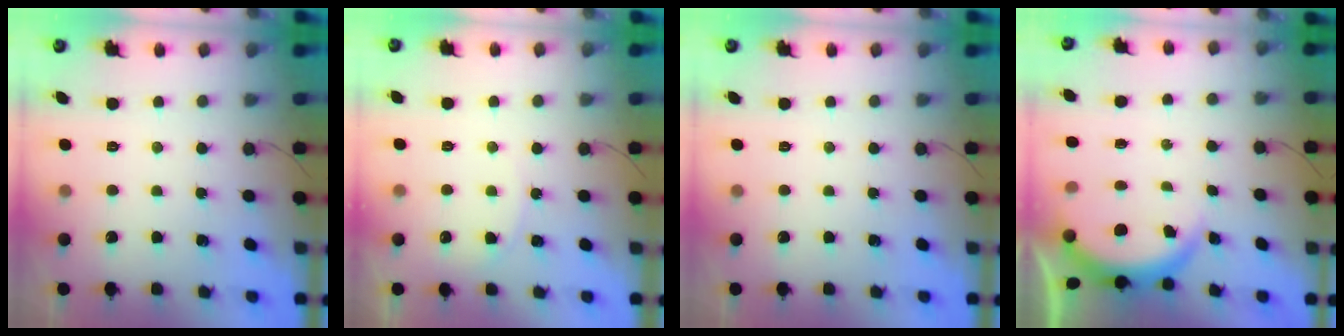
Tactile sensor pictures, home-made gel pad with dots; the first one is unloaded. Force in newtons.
{"total": 3.4, "press": 3.4, "slide": 0.2}
{"total": 0.0}
{"total": 3.8, "press": 3.7, "slide": 0.5}